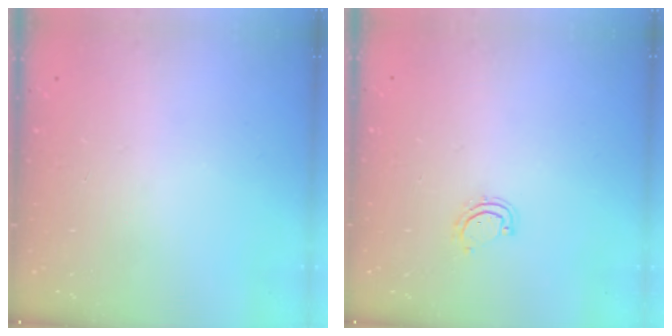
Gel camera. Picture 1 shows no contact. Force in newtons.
{"total": 4.7, "press": 4.4, "slide": 1.6}